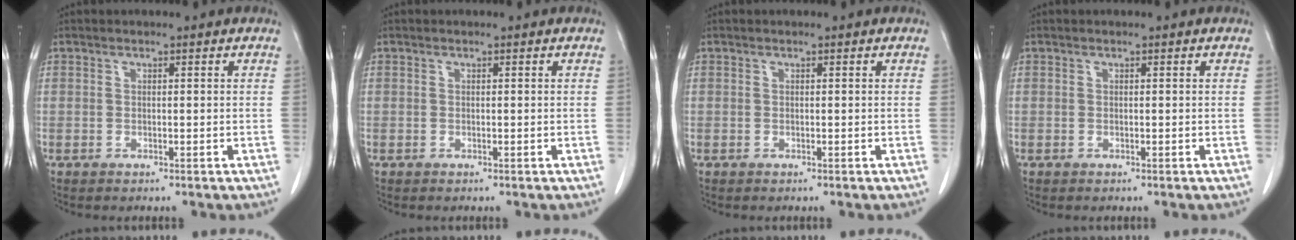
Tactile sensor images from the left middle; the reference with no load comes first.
{"total": 0.0}
{"total": 0.0}
{"total": 0.0}